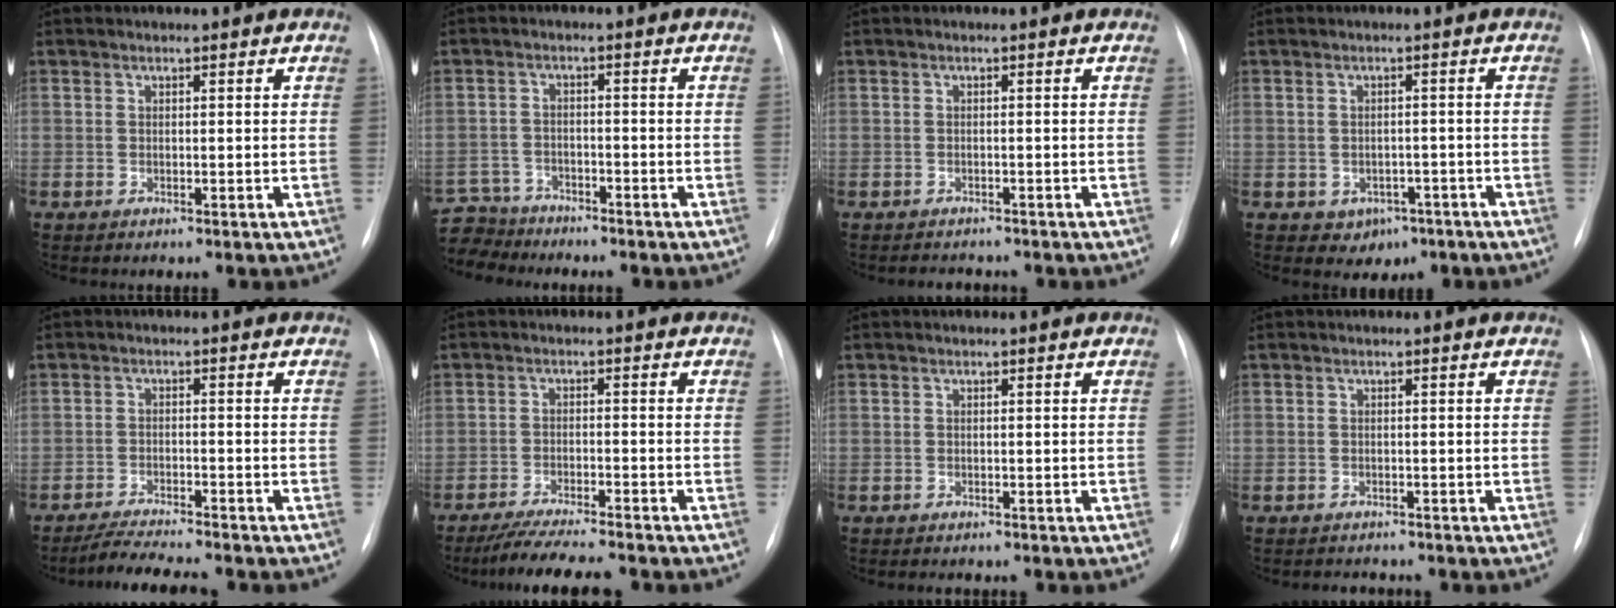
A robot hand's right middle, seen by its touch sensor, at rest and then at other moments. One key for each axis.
{"total": 7.0, "fx": -6.6, "fy": 2.4, "fz": -0.4, "tx": 0.006, "ty": 0.002, "tz": -0.122}
{"total": 2.2, "fx": -2.1, "fy": 0.8, "fz": 0.2, "tx": -0.003, "ty": -0.004, "tz": -0.027}
{"total": 3.8, "fx": -1.9, "fy": 3.0, "fz": 1.3, "tx": -0.008, "ty": 0.009, "tz": -0.011}
{"total": 6.5, "fx": -6.0, "fy": -0.2, "fz": 2.6, "tx": -0.048, "ty": -0.017, "tz": -0.100}
{"total": 8.8, "fx": -7.8, "fy": 0.2, "fz": 4.1, "tx": -0.066, "ty": -0.022, "tz": -0.126}
{"total": 1.6, "fx": -1.3, "fy": 0.8, "fz": 0.5, "tx": -0.007, "ty": -0.001, "tz": -0.014}
{"total": 1.9, "fx": -1.7, "fy": 0.8, "fz": -0.1, "tx": -0.001, "ty": -0.002, "tz": -0.024}